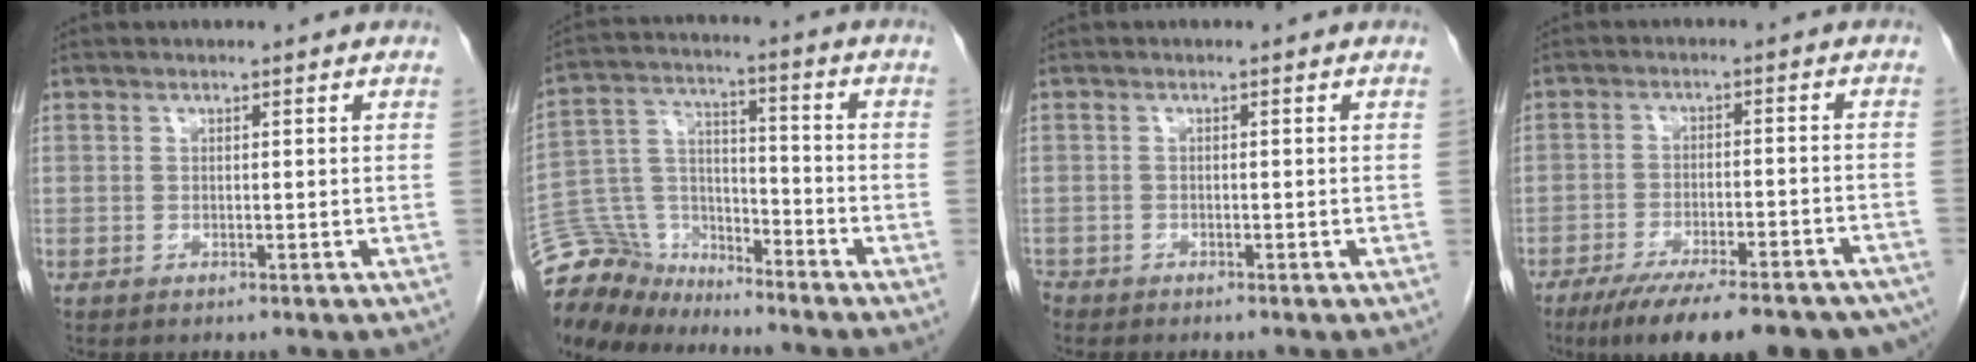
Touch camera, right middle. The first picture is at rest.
{"total": 11.7, "force": [-11.0, 3.9, 0.6], "torque": [-0.023, 0.037, -0.209]}
{"total": 1.4, "force": [-1.3, 0.6, 0.2], "torque": [-0.005, -0.002, -0.024]}
{"total": 21.3, "force": [-17.0, 4.4, 12.0], "torque": [-0.126, -0.011, -0.229]}